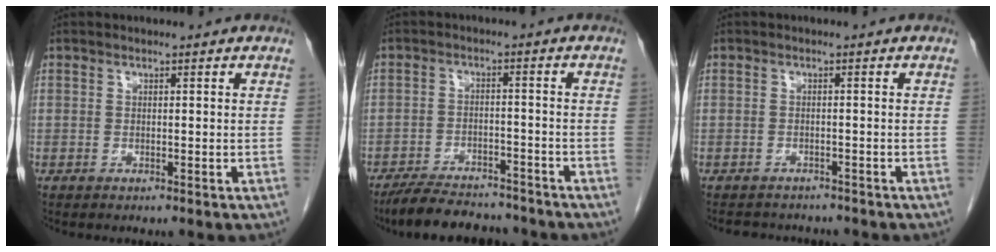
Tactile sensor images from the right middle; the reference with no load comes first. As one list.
[{"total": 10.8, "force": [-9.7, 2.9, 3.8], "torque": [-0.056, 0.003, -0.147]}, {"total": 5.3, "force": [-4.9, 1.8, 0.9], "torque": [-0.010, 0.000, -0.063]}]